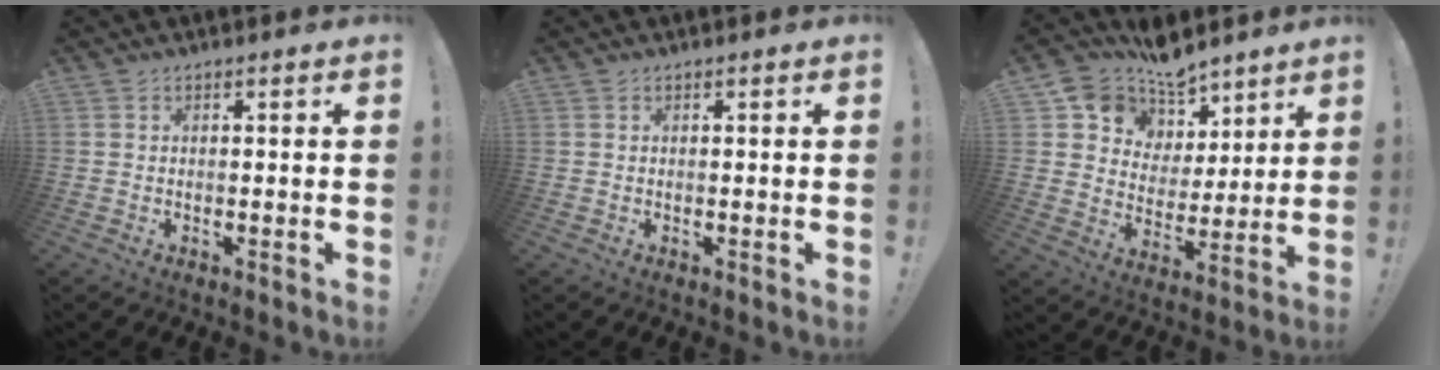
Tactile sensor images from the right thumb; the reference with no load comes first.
{"total": 0.0}
{"total": 11.6, "force": [9.3, 6.9, 0.6], "torque": [-0.031, -0.081, 0.182]}